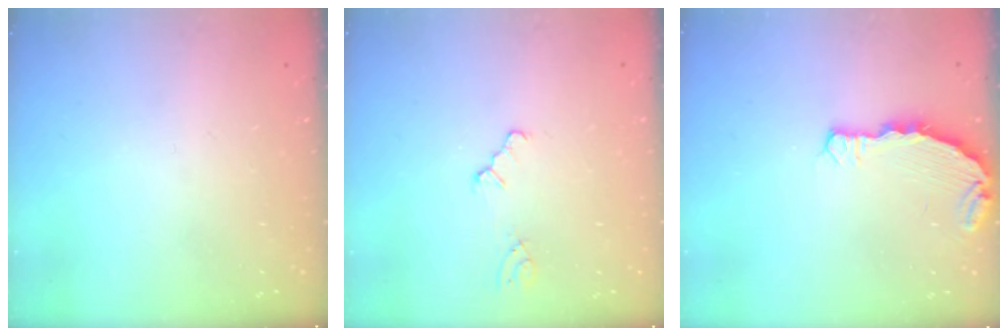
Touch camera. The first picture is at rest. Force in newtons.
{"total": 0.0}
{"total": 4.7, "press": 4.7, "slide": 0.4}